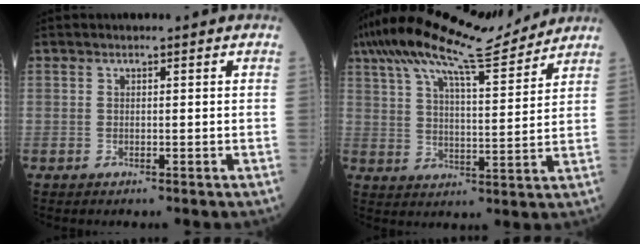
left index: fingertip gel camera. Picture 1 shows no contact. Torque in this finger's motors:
{"motor_torque": [1.01, -1.13, 0.59, 0.21]}